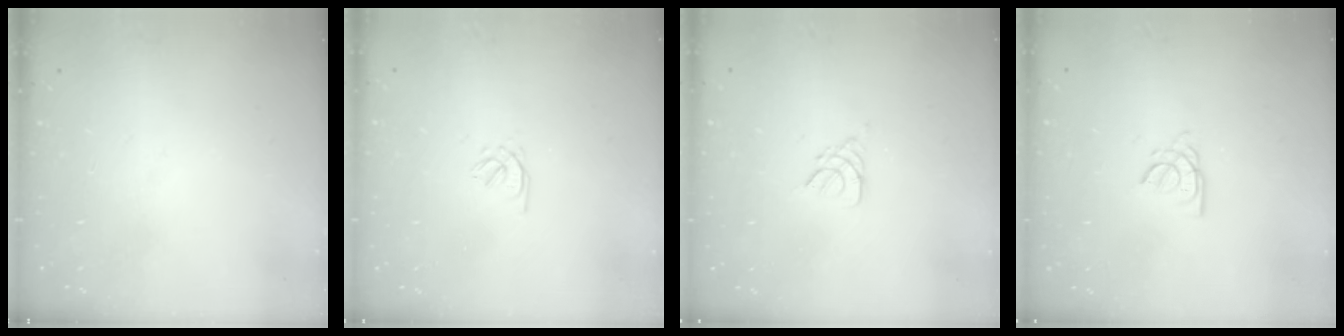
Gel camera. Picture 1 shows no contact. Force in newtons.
{"total": 0.9, "press": 0.8, "slide": 0.4}
{"total": 2.7, "press": 2.7, "slide": 0.5}
{"total": 3.3, "press": 3.3, "slide": 0.3}